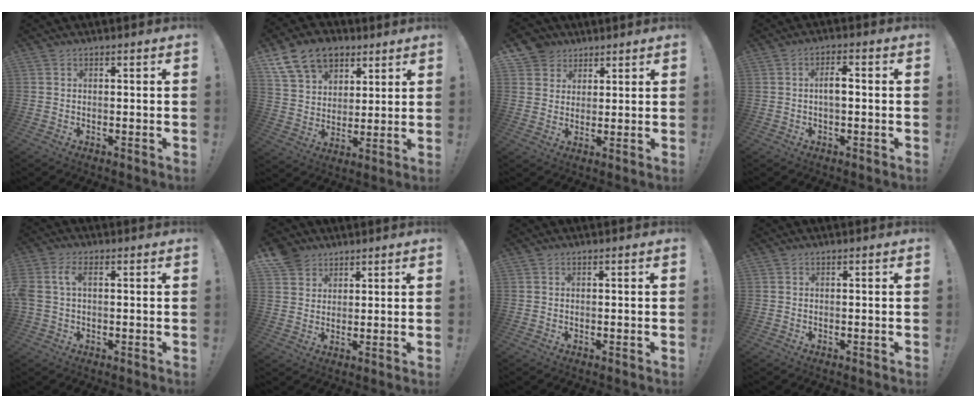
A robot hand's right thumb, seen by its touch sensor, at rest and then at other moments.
{"total": 15.4, "force": [8.5, 11.0, 6.6], "torque": [-0.107, -0.043, 0.165]}
{"total": 6.0, "force": [3.6, 4.8, 0.5], "torque": [-0.012, -0.026, 0.073]}
{"total": 4.4, "force": [-0.5, 1.7, 4.0], "torque": [-0.076, 0.006, -0.012]}
{"total": 5.6, "force": [0.4, 3.1, 4.7], "torque": [-0.109, 0.007, 0.007]}
{"total": 6.0, "force": [4.3, 4.1, 0.9], "torque": [-0.019, -0.027, 0.085]}
{"total": 0.0}
{"total": 0.0}